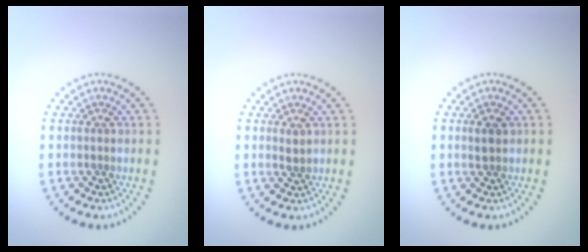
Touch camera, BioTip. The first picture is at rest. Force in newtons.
{"total": 0.8, "press": 0.8, "slide": 0.2}
{"total": 1.3, "press": 1.2, "slide": 0.5}